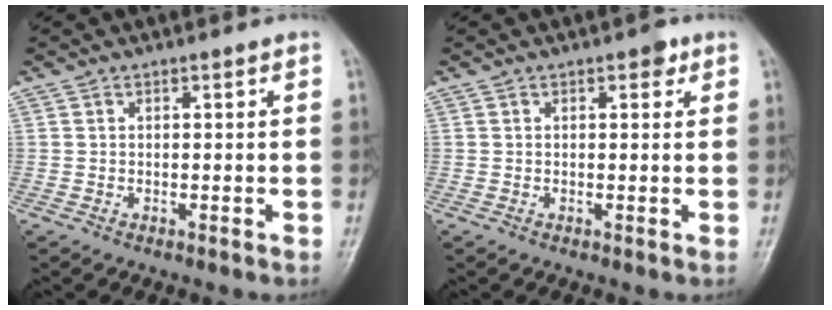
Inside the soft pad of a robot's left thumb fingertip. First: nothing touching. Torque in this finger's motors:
{"motor_torque": [2.64, 2.38, 0.37, -0.14, 0.00]}